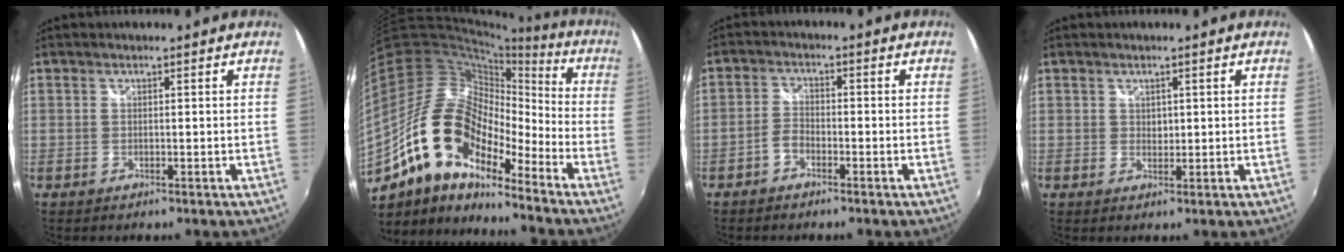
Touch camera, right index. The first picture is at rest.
{"total": 18.1, "force": [-11.4, 8.4, 11.3], "torque": [-0.201, -0.010, -0.224]}
{"total": 2.8, "force": [-1.9, 1.4, 1.5], "torque": [-0.041, 0.008, -0.040]}
{"total": 1.2, "force": [0.6, 1.0, 0.4], "torque": [-0.004, 0.001, 0.010]}